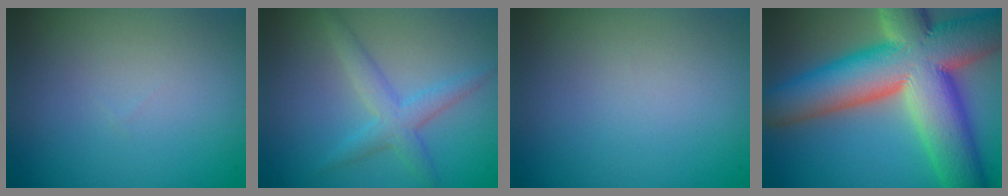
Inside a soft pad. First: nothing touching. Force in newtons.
{"total": 2.9, "press": 2.9, "slide": 0.1}
{"total": 0.0}
{"total": 16.9, "press": 16.8, "slide": 1.4}